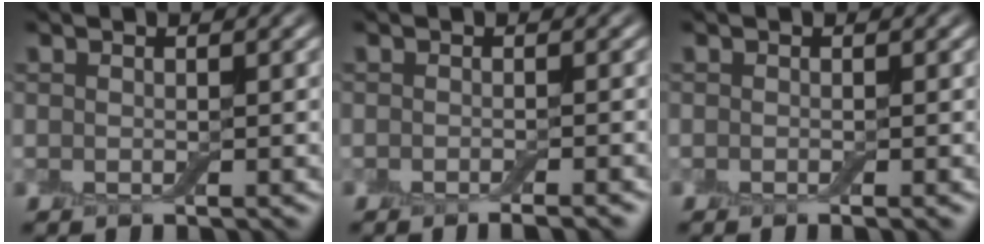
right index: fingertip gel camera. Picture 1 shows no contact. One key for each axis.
{"total": 1.9, "fx": -1.4, "fy": 0.3, "fz": 1.3, "tx": -0.010, "ty": -0.001, "tz": -0.020}
{"total": 0.7, "fx": -0.4, "fy": 0.1, "fz": 0.6, "tx": -0.008, "ty": -0.005, "tz": -0.006}